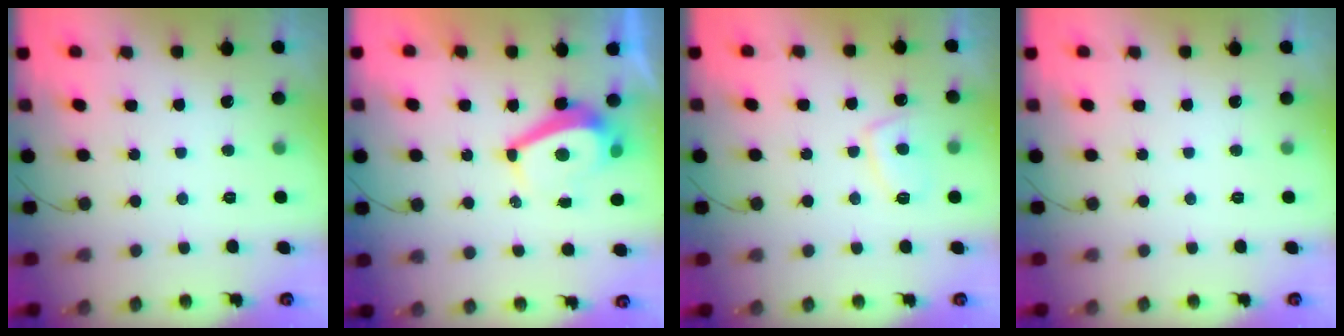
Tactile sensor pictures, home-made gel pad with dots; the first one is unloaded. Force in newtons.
{"total": 5.1, "press": 5.1, "slide": 0.3}
{"total": 6.0, "press": 5.9, "slide": 1.1}
{"total": 0.0}